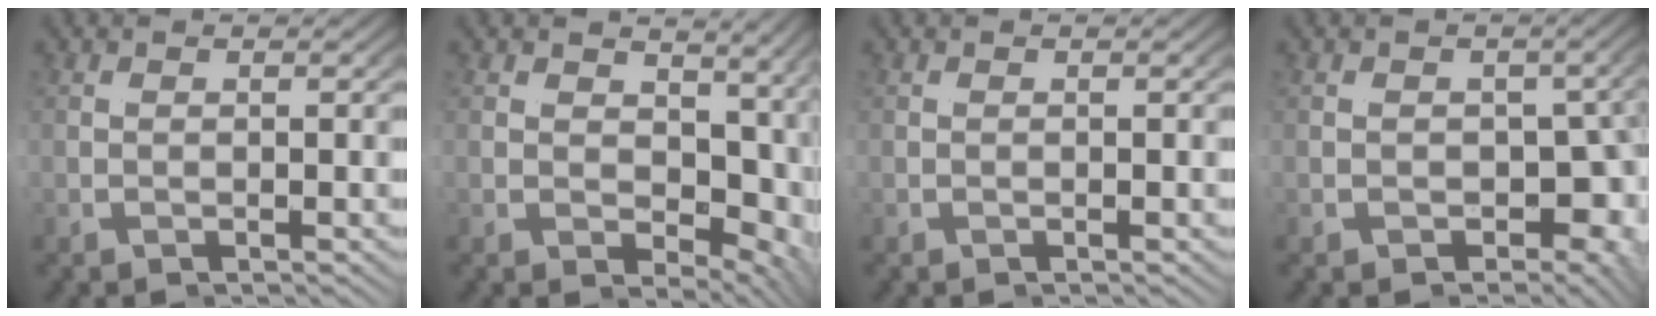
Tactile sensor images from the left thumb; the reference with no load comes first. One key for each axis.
{"total": 6.6, "fx": 1.0, "fy": 3.9, "fz": 5.2, "tx": -0.074, "ty": -0.003, "tz": 0.024}
{"total": 0.0}
{"total": 8.4, "fx": -0.5, "fy": 5.5, "fz": 6.3, "tx": -0.073, "ty": -0.016, "tz": 0.000}